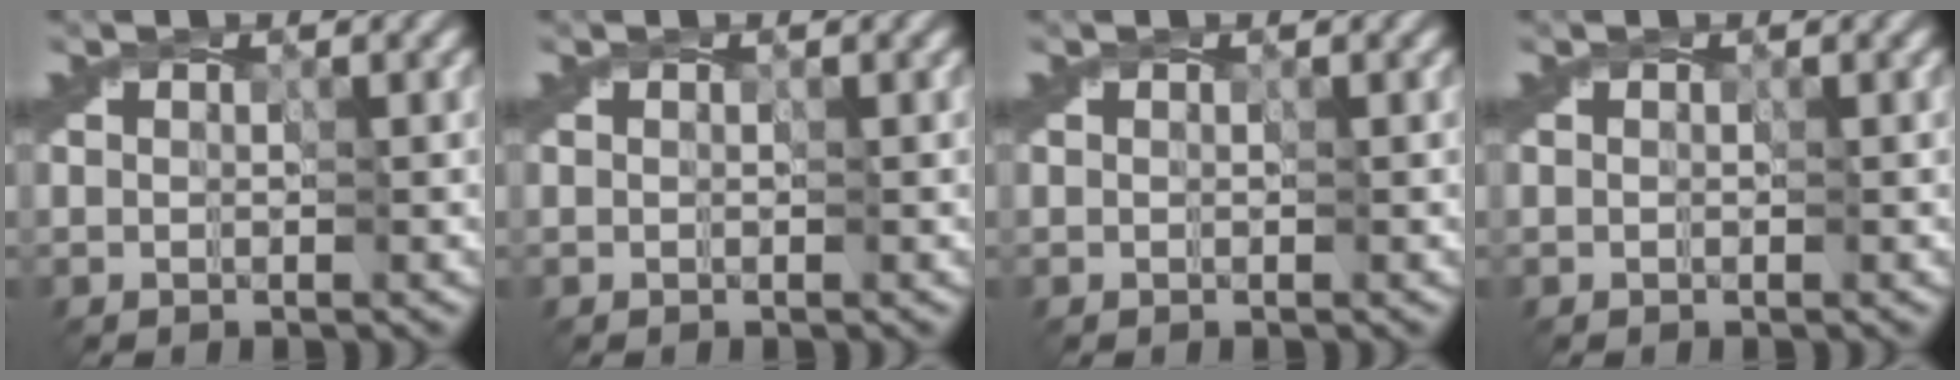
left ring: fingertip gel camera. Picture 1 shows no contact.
{"total": 0.0}
{"total": 0.0}
{"total": 0.0}